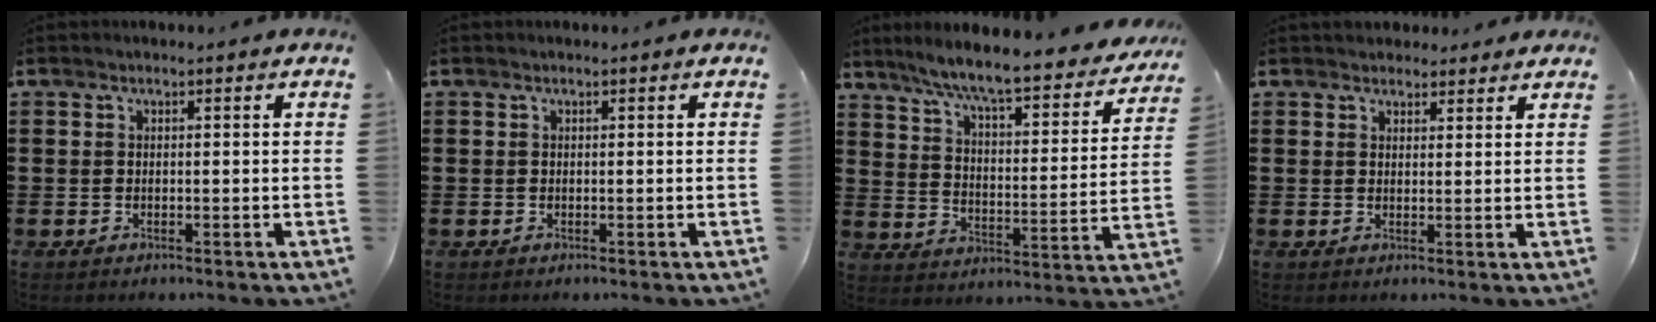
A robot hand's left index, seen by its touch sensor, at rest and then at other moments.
{"total": 0.0}
{"total": 7.8, "force": [6.8, -0.2, 3.9], "torque": [-0.103, -0.045, 0.110]}
{"total": 2.3, "force": [2.2, 0.8, -0.1], "torque": [-0.004, 0.001, 0.042]}